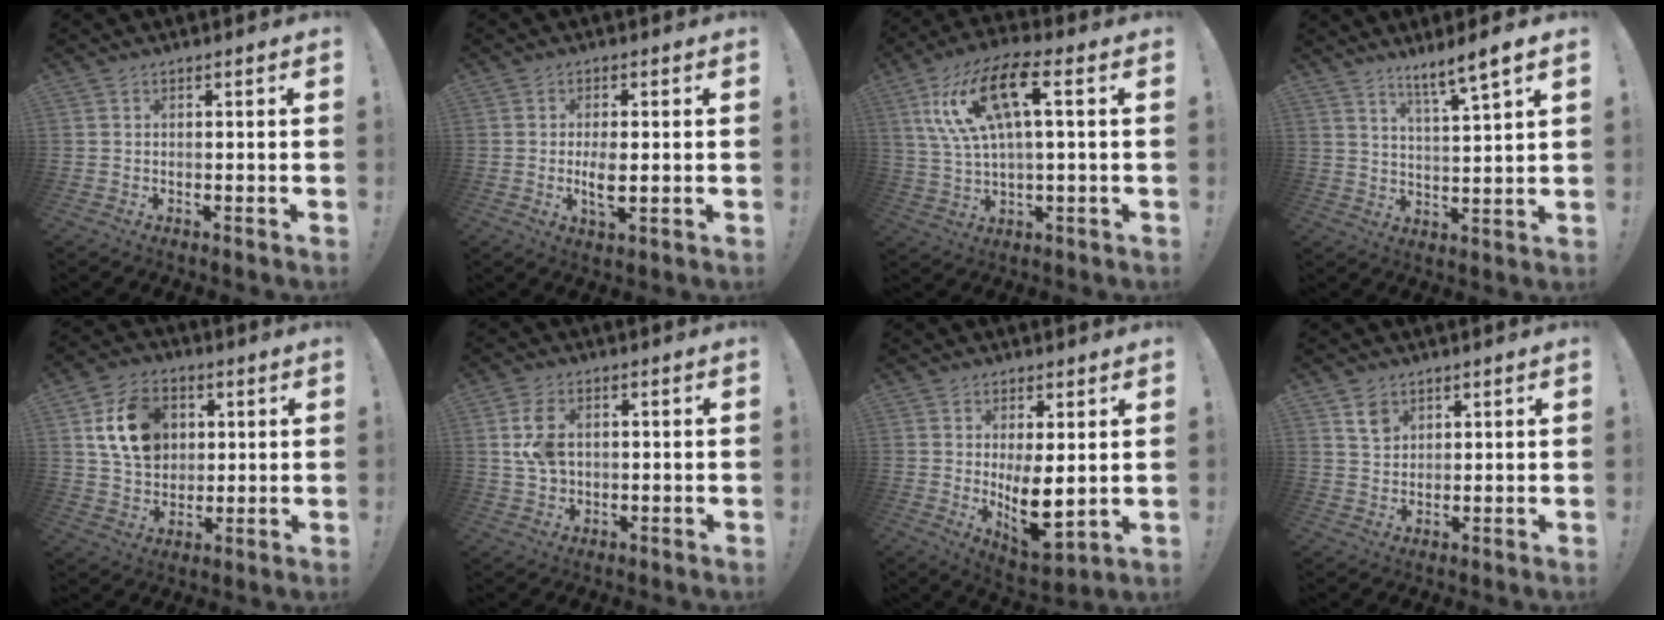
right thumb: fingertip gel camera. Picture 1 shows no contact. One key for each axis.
{"total": 5.3, "fx": -0.2, "fy": 2.3, "fz": 4.8, "tx": -0.083, "ty": -0.014, "tz": -0.012}
{"total": 15.8, "fx": 4.8, "fy": 5.3, "fz": 14.1, "tx": -0.270, "ty": -0.002, "tz": 0.076}
{"total": 7.2, "fx": 5.5, "fy": -0.5, "fz": 4.7, "tx": -0.068, "ty": -0.042, "tz": 0.088}
{"total": 15.6, "fx": 4.6, "fy": 11.9, "fz": 8.9, "tx": -0.135, "ty": -0.007, "tz": 0.094}
{"total": 8.1, "fx": 1.2, "fy": 5.8, "fz": 5.4, "tx": -0.099, "ty": 0.001, "tz": 0.021}
{"total": 10.3, "fx": 1.2, "fy": 4.5, "fz": 9.2, "tx": -0.131, "ty": -0.033, "tz": 0.026}
{"total": 3.5, "fx": 1.9, "fy": 2.9, "fz": 0.6, "tx": 0.012, "ty": -0.009, "tz": 0.032}